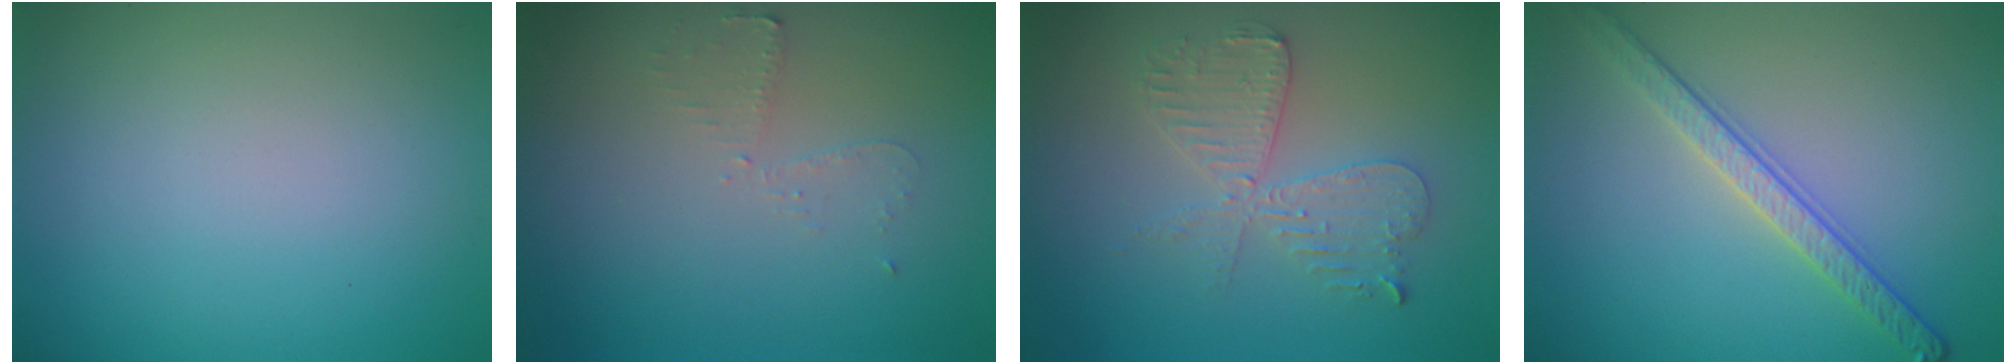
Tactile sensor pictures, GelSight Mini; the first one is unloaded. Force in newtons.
{"total": 1.6, "press": 1.5, "slide": 0.2}
{"total": 4.1, "press": 3.6, "slide": 2.1}
{"total": 3.3, "press": 2.9, "slide": 1.5}